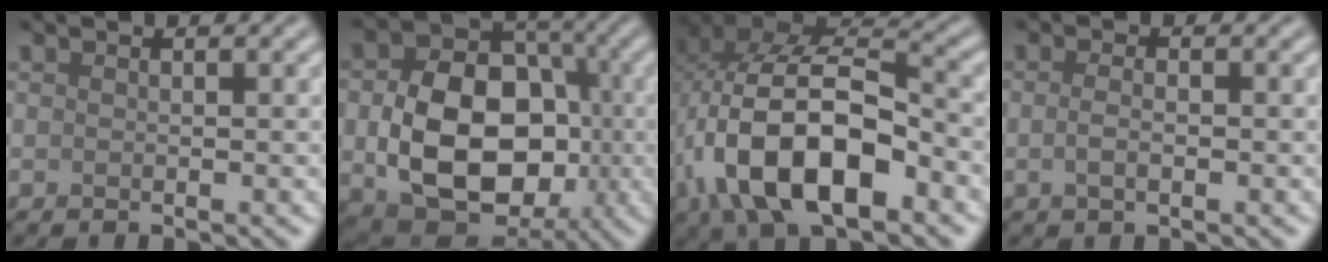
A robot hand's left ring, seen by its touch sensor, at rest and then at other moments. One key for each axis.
{"total": 11.6, "fx": -1.6, "fy": 8.5, "fz": 7.8, "tx": -0.130, "ty": -0.008, "tz": -0.025}
{"total": 13.7, "fx": -4.2, "fy": 7.3, "fz": 10.8, "tx": -0.206, "ty": -0.003, "tz": -0.082}
{"total": 1.7, "fx": -0.4, "fy": 0.7, "fz": 1.5, "tx": -0.032, "ty": -0.002, "tz": -0.009}